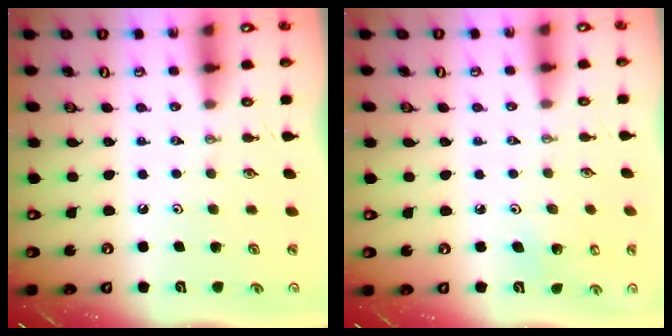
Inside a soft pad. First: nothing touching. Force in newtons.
{"total": 4.1, "press": 4.0, "slide": 0.5}